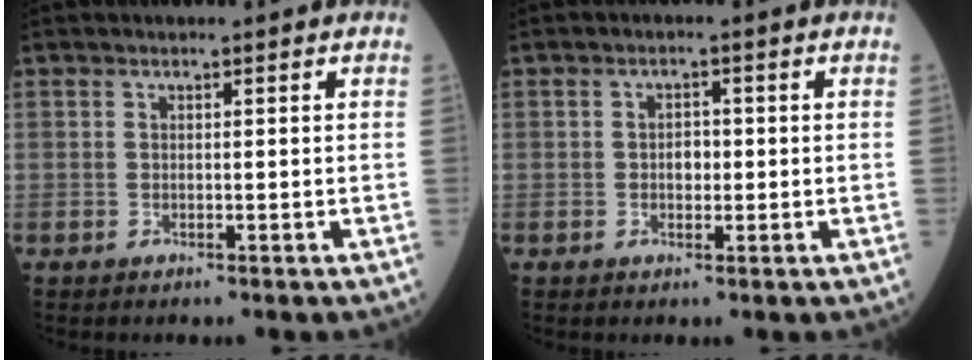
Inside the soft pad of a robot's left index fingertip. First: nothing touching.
{"total": 2.1, "force": [-0.1, 1.3, 1.6], "torque": [-0.023, 0.004, -0.003]}